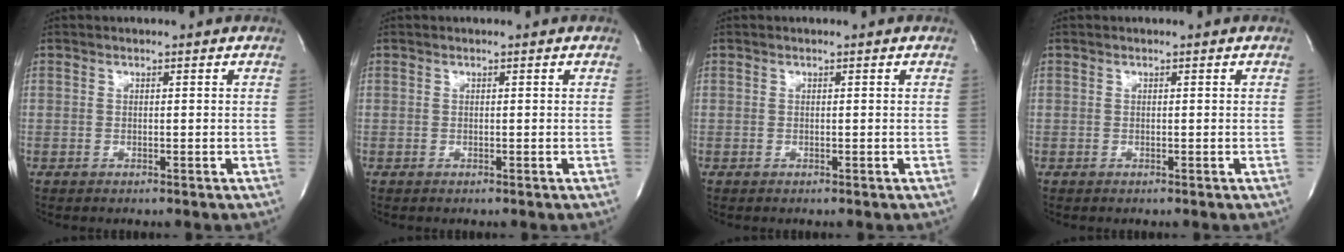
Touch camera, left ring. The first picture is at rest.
{"total": 0.0}
{"total": 0.0}
{"total": 0.0}